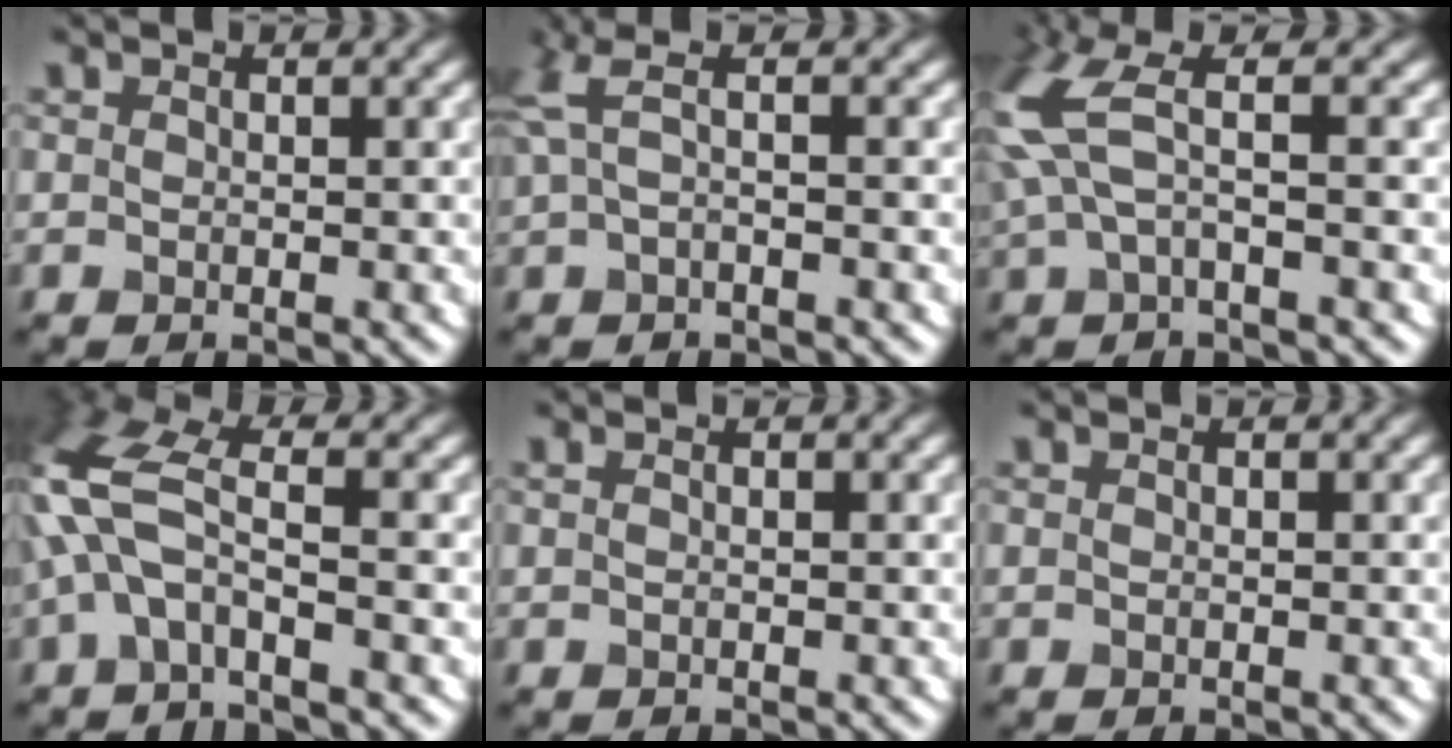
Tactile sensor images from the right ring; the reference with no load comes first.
{"total": 2.8, "force": [0.8, 0.7, 2.6], "torque": [-0.061, 0.007, 0.013]}
{"total": 4.9, "force": [1.2, 1.6, 4.5], "torque": [-0.121, 0.005, 0.021]}
{"total": 6.4, "force": [-1.1, 2.6, 5.8], "torque": [-0.138, 0.018, -0.038]}
{"total": 0.0}
{"total": 0.0}